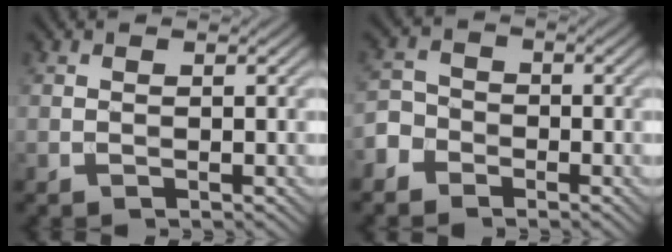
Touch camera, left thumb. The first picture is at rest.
{"total": 3.6, "force": [-2.5, 2.5, 0.8], "torque": [-0.020, 0.000, -0.059]}